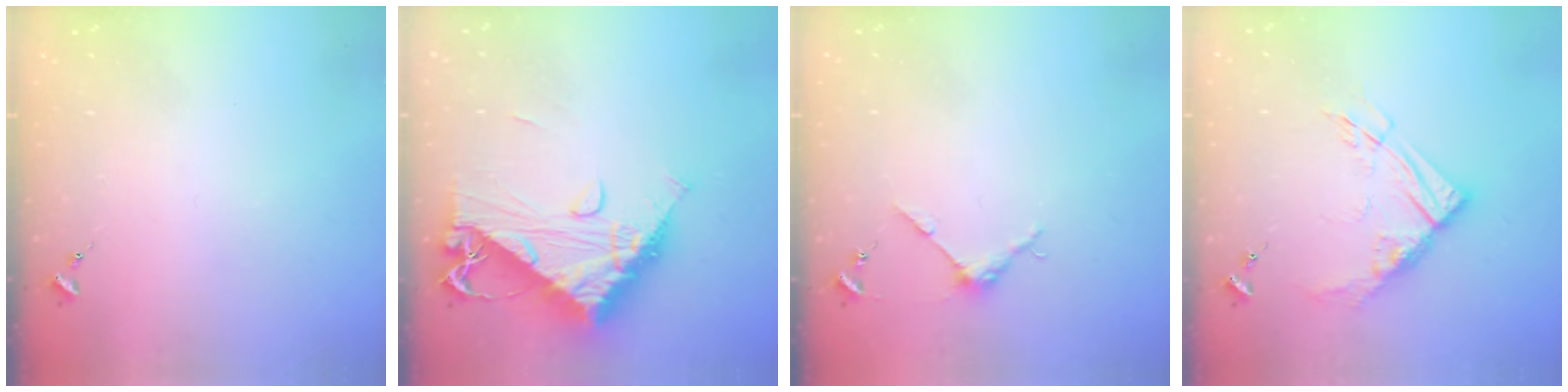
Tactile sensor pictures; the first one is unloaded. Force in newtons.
{"total": 15.5, "press": 15.5, "slide": 1.5}
{"total": 3.8, "press": 3.7, "slide": 0.4}
{"total": 12.7, "press": 12.6, "slide": 1.3}